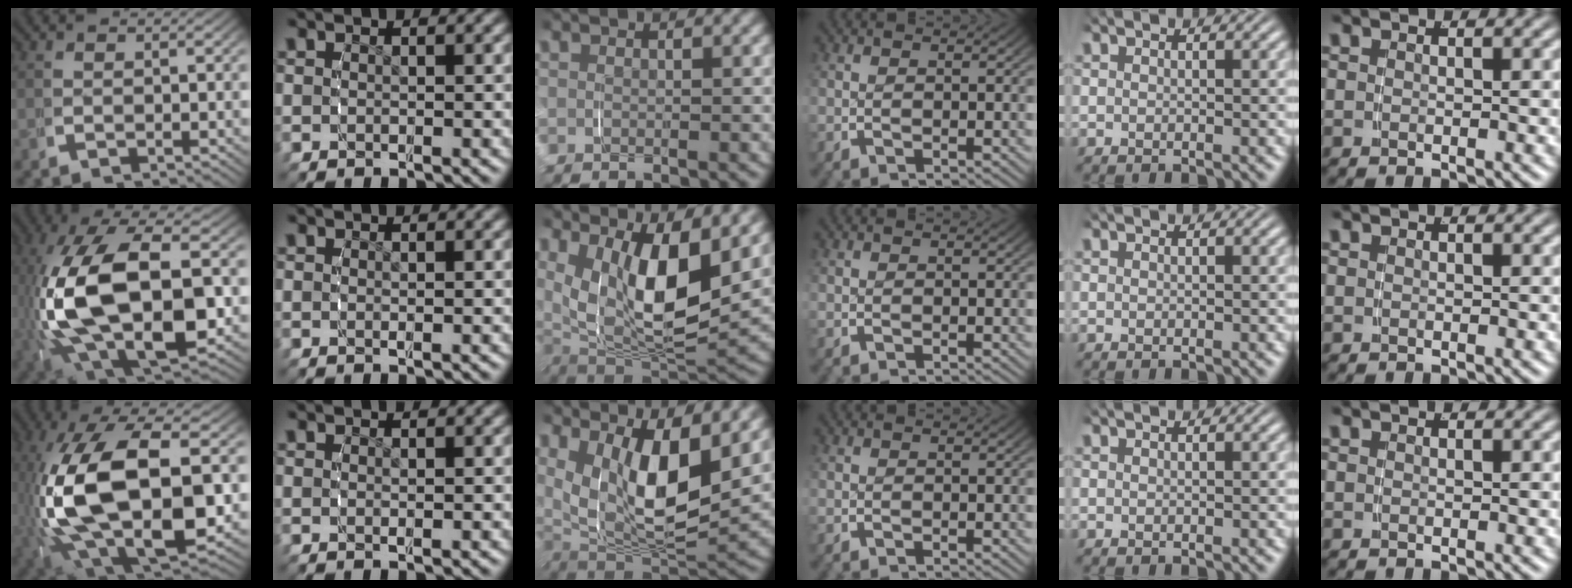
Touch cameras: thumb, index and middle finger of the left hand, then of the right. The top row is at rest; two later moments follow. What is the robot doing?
{"motion": "grasp_and_lifting", "object": "phone"}